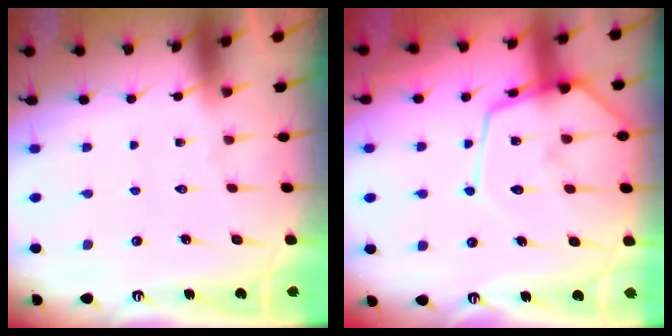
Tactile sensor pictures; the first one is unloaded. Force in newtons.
{"total": 15.3, "press": 15.2, "slide": 1.5}